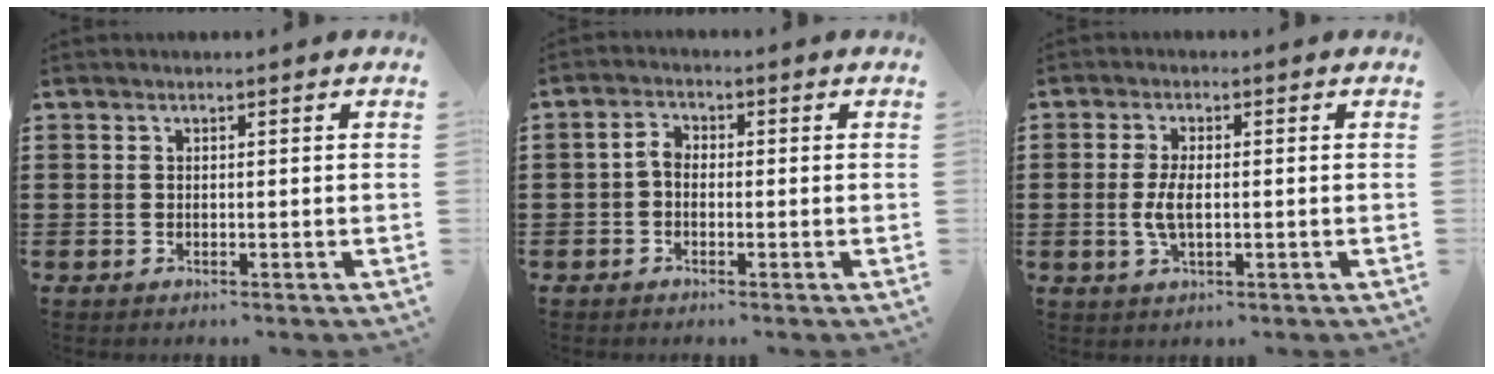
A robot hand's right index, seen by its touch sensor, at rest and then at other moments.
{"total": 2.4, "force": [-0.6, 1.6, 1.8], "torque": [-0.043, 0.004, -0.015]}
{"total": 4.2, "force": [-0.4, 1.7, 3.8], "torque": [-0.091, -0.004, -0.014]}